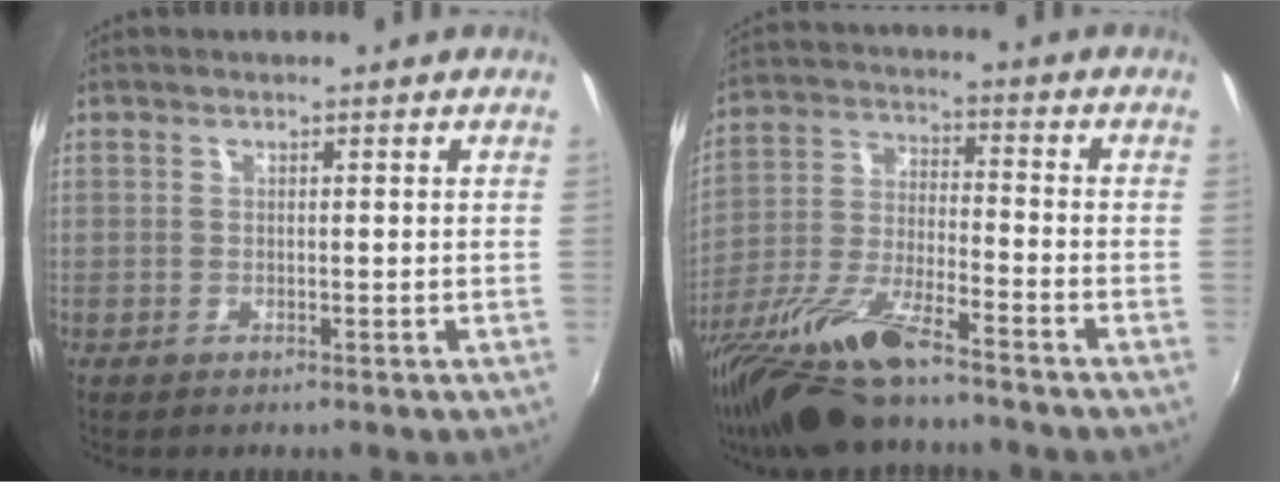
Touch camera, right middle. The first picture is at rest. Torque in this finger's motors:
{"motor_torque": [1.11, -1.03, 0.80, 0.21]}